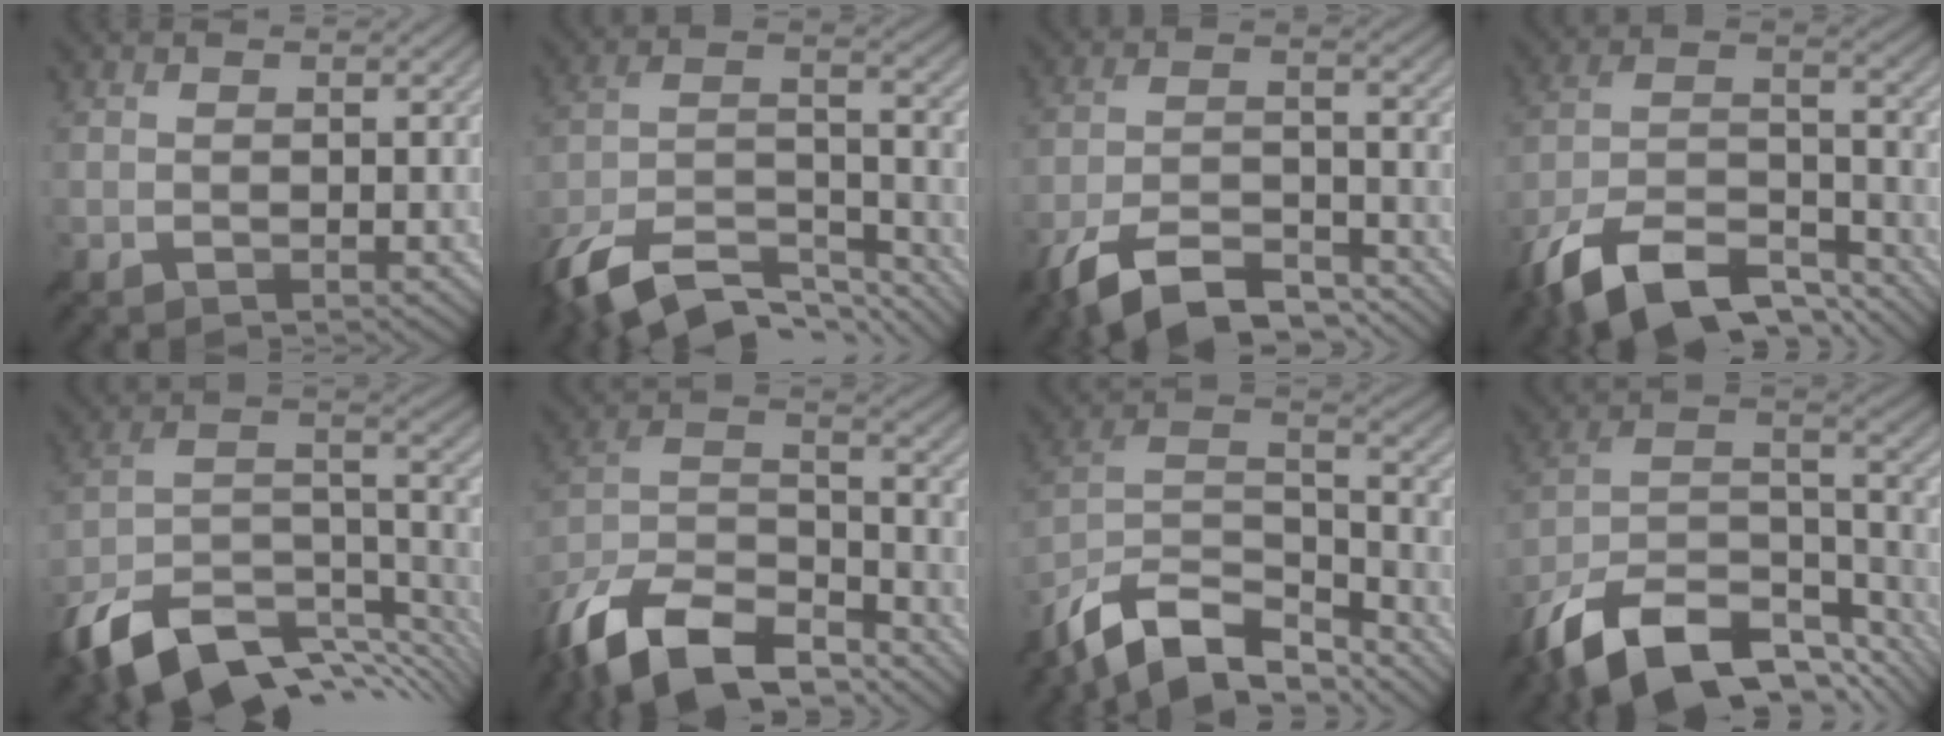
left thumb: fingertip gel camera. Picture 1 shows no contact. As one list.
[{"total": 14.6, "force": [-11.1, 5.1, 7.9], "torque": [-0.188, -0.009, -0.192]}, {"total": 10.9, "force": [-8.0, 3.9, 6.2], "torque": [-0.117, -0.002, -0.156]}, {"total": 14.2, "force": [-10.3, 5.3, 8.2], "torque": [-0.176, -0.003, -0.197]}, {"total": 13.9, "force": [-9.2, 6.0, 8.6], "torque": [-0.188, -0.009, -0.156]}, {"total": 16.5, "force": [-12.2, 7.0, 8.6], "torque": [-0.227, -0.009, -0.214]}, {"total": 13.4, "force": [-10.1, 5.6, 6.9], "torque": [-0.173, 0.007, -0.178]}, {"total": 16.6, "force": [-11.3, 7.3, 9.7], "torque": [-0.226, -0.020, -0.187]}]